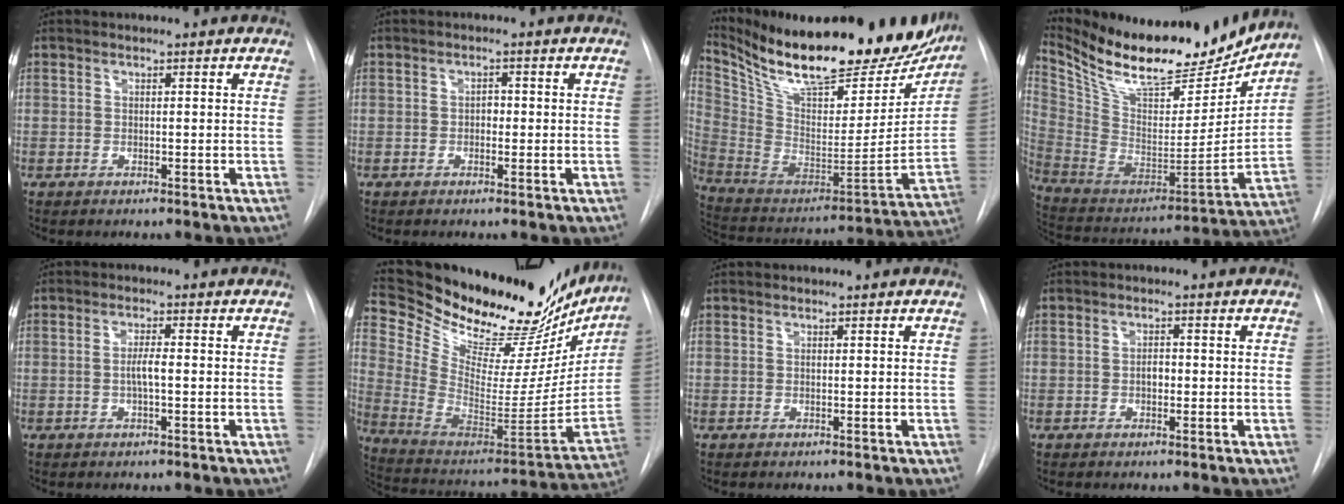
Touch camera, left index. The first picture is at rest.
{"total": 1.3, "force": [-0.1, 0.9, 0.9], "torque": [-0.010, 0.004, -0.004]}
{"total": 32.5, "force": [26.0, 9.0, 17.4], "torque": [-0.300, -0.040, 0.382]}
{"total": 25.6, "force": [22.1, 7.1, 10.9], "torque": [-0.209, -0.024, 0.353]}
{"total": 2.4, "force": [-0.3, 0.3, 2.4], "torque": [-0.046, 0.002, -0.007]}
{"total": 31.3, "force": [27.2, 9.4, 12.4], "torque": [-0.203, -0.056, 0.385]}
{"total": 0.0}
{"total": 1.5, "force": [-0.2, 1.0, 1.1], "torque": [-0.018, 0.003, -0.004]}